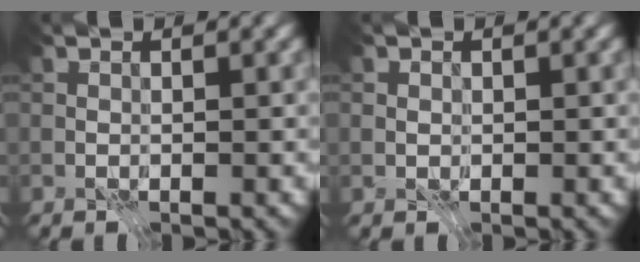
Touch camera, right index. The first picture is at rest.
{"total": 0.7, "force": [0.1, 0.7, 0.2], "torque": [-0.003, 0.000, -0.001]}